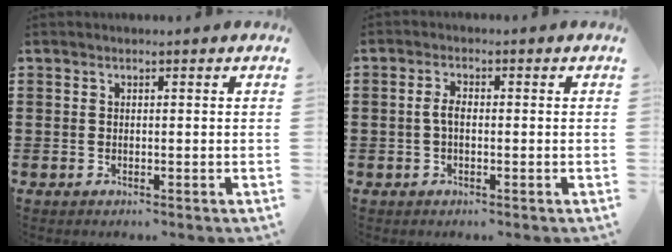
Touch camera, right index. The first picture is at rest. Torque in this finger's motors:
{"motor_torque": [0.47, -0.22, 0.27, 0.09]}